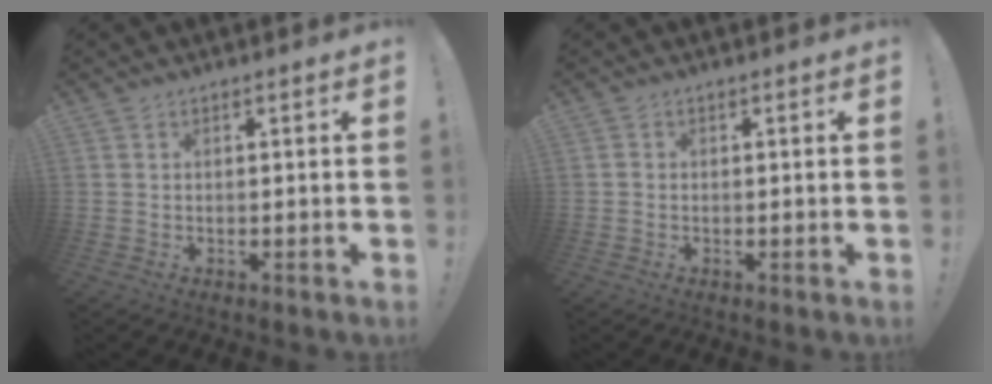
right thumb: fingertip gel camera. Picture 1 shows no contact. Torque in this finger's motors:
{"motor_torque": [-0.29, 0.06, 0.00, 0.00, 0.00]}